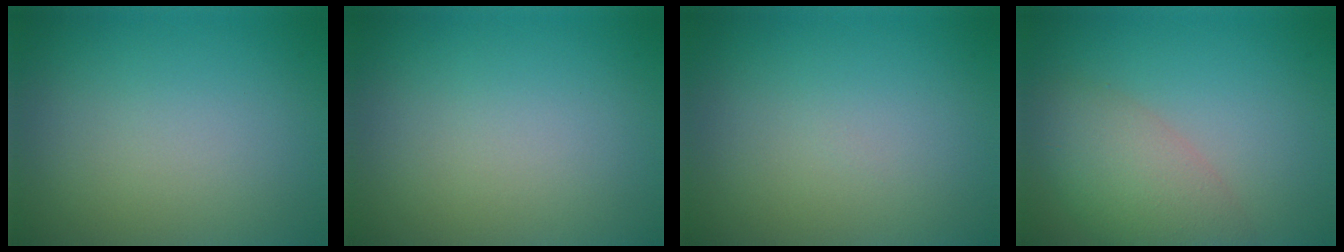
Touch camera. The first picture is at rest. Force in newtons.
{"total": 0.0}
{"total": 0.0}
{"total": 5.0, "press": 5.0, "slide": 0.4}